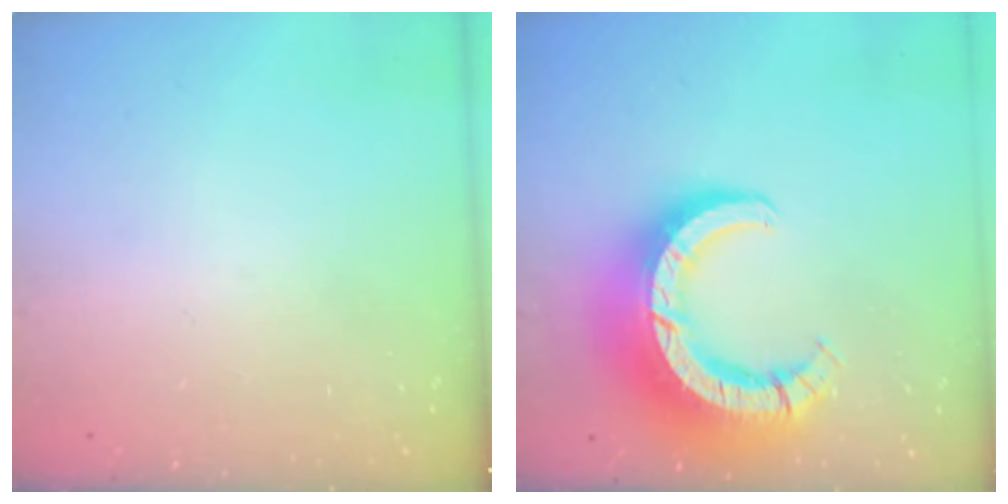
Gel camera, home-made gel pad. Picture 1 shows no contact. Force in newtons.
{"total": 18.5, "press": 18.4, "slide": 1.8}